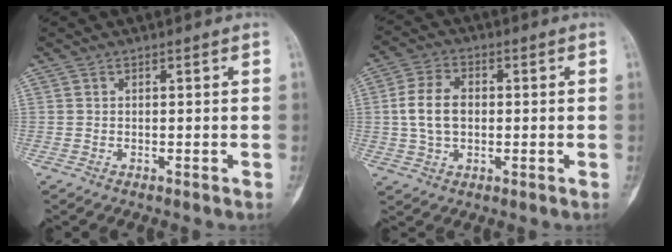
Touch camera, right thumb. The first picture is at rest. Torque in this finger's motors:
{"motor_torque": [0.19, 0.19, 0.27, -0.25, 0.17]}